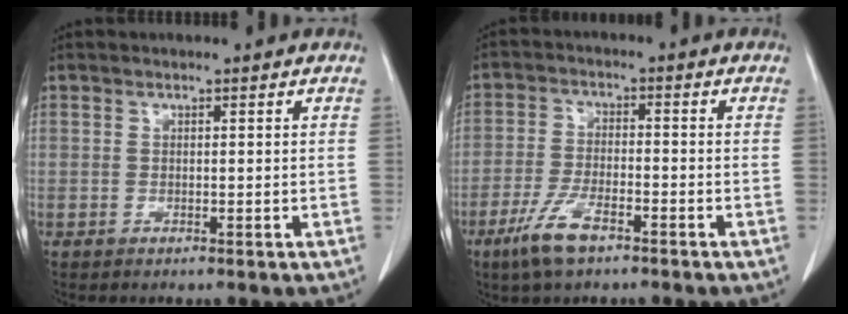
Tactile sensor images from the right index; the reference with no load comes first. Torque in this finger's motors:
{"motor_torque": [-0.03, 0.02, -0.05, -0.04]}